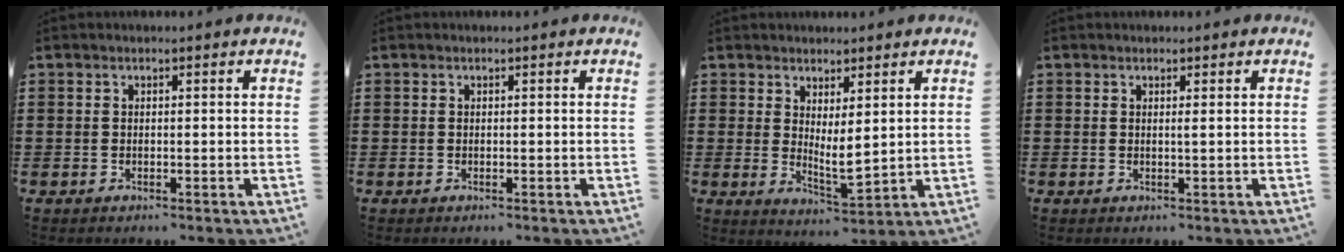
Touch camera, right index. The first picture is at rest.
{"total": 0.0}
{"total": 4.0, "force": [1.3, 1.1, 3.7], "torque": [-0.071, -0.010, 0.026]}
{"total": 0.6, "force": [0.2, -0.1, 0.5], "torque": [-0.011, -0.003, 0.004]}